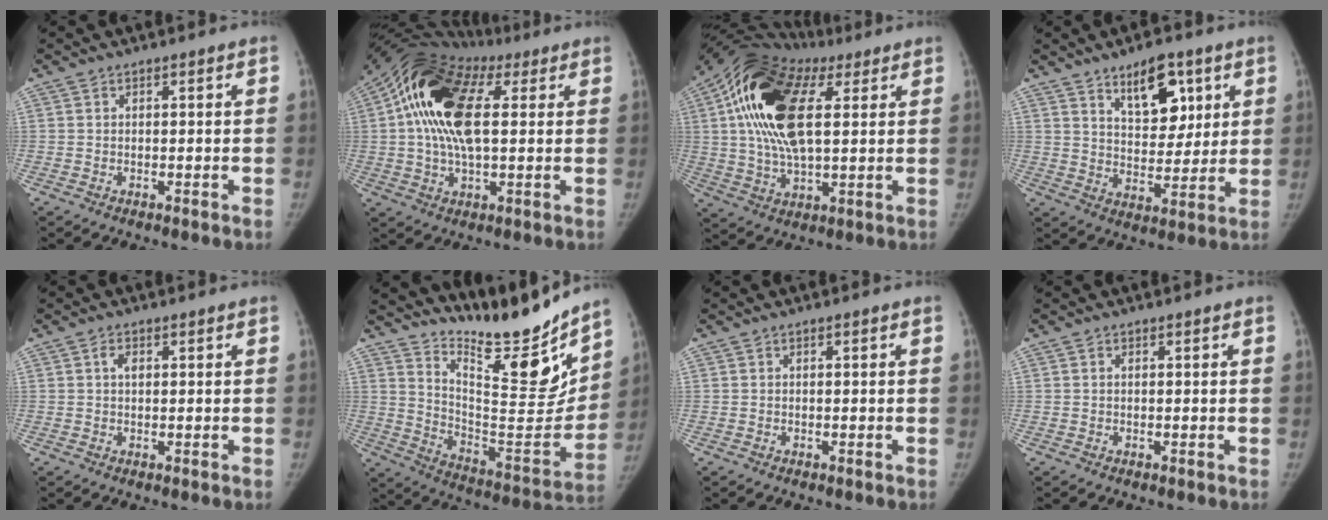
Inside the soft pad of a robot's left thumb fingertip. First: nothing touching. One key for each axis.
{"total": 18.4, "fx": 4.5, "fy": 9.5, "fz": 15.0, "tx": -0.288, "ty": 0.027, "tz": 0.068}
{"total": 21.0, "fx": 6.4, "fy": 10.4, "fz": 17.0, "tx": -0.319, "ty": 0.010, "tz": 0.103}
{"total": 11.1, "fx": 6.1, "fy": 5.8, "fz": 7.3, "tx": -0.073, "ty": -0.039, "tz": 0.102}
{"total": 1.5, "fx": 0.4, "fy": 0.9, "fz": 1.2, "tx": -0.015, "ty": 0.003, "tz": 0.004}
{"total": 22.1, "fx": 18.6, "fy": 4.9, "fz": 10.8, "tx": -0.120, "ty": -0.139, "tz": 0.296}
{"total": 0.0}
{"total": 0.0}